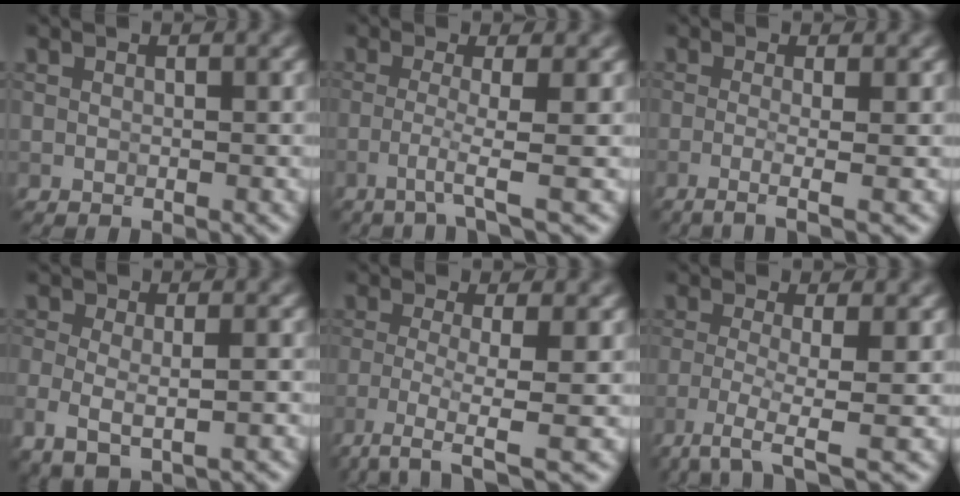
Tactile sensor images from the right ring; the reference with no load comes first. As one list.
[{"total": 2.8, "force": [-1.0, 0.1, 2.6], "torque": [-0.047, 0.000, -0.034]}, {"total": 3.2, "force": [-0.9, 1.0, 2.9], "torque": [-0.036, 0.000, -0.032]}, {"total": 3.6, "force": [-1.1, 1.9, 2.9], "torque": [-0.058, -0.008, -0.014]}, {"total": 4.5, "force": [-2.4, 0.6, 3.7], "torque": [-0.072, -0.007, -0.055]}, {"total": 4.3, "force": [-2.4, 0.6, 3.5], "torque": [-0.068, -0.008, -0.058]}]